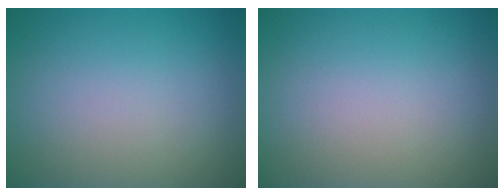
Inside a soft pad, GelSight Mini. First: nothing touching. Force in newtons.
{"total": 0.0}